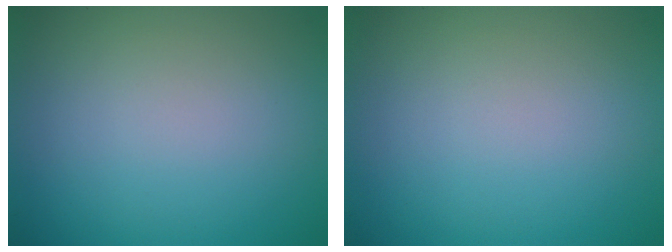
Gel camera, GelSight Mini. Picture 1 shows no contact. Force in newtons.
{"total": 0.0}